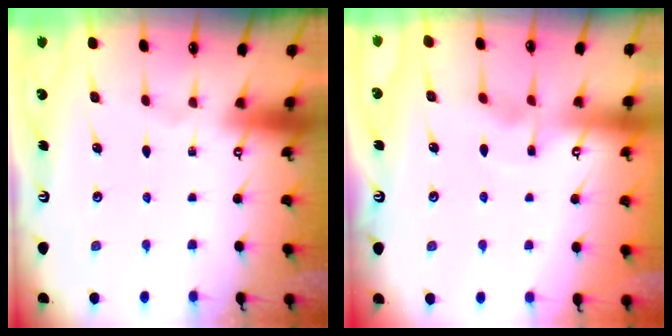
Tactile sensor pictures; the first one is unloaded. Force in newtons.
{"total": 2.8, "press": 2.8, "slide": 0.4}